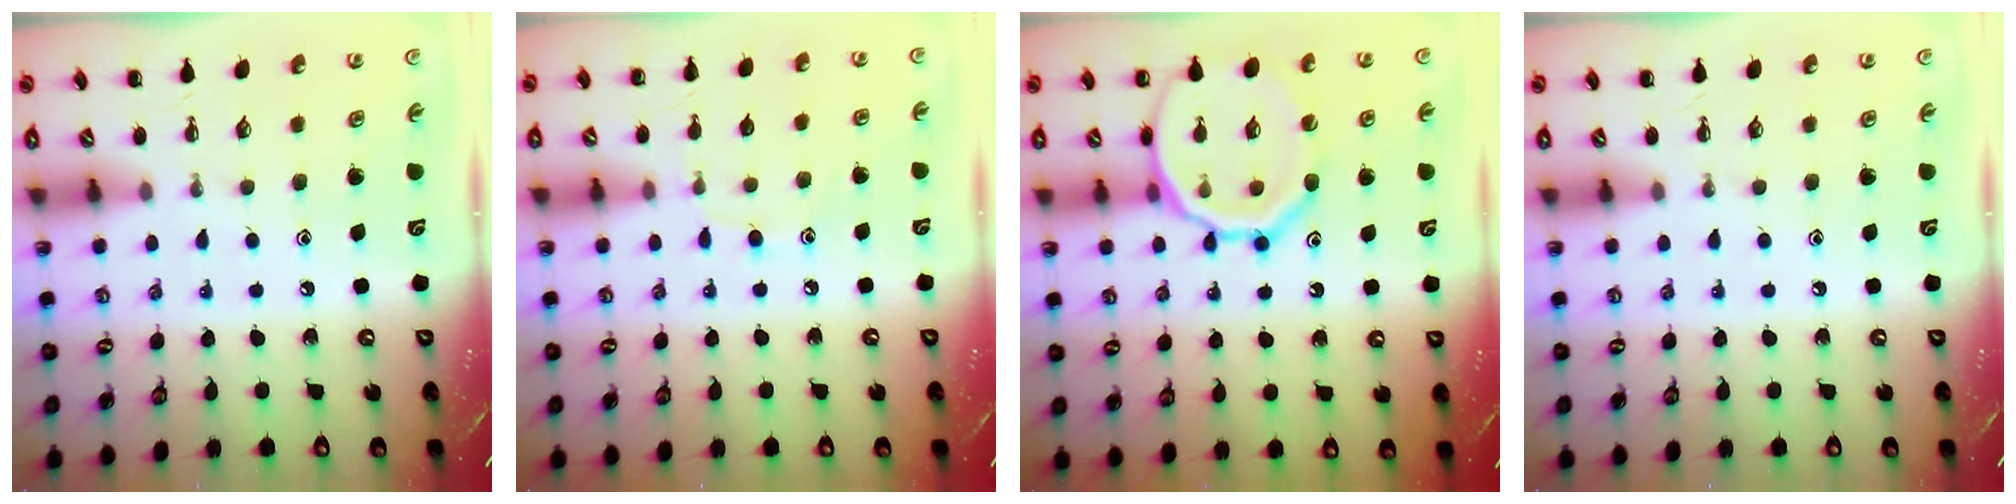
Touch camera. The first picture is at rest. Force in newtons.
{"total": 6.9, "press": 6.5, "slide": 2.3}
{"total": 16.7, "press": 16.6, "slide": 1.9}
{"total": 0.0}